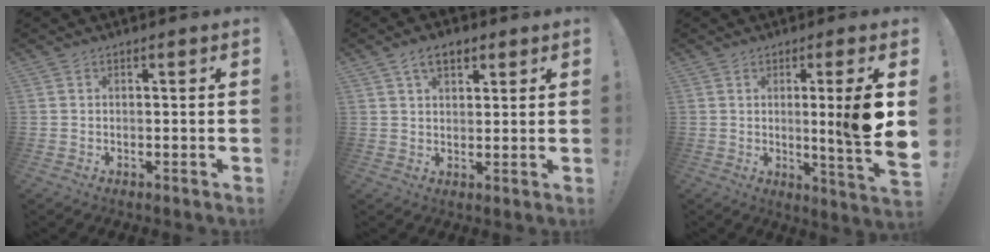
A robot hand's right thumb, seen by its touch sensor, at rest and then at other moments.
{"total": 6.0, "force": [3.3, 3.5, 3.6], "torque": [-0.054, -0.004, 0.060]}
{"total": 11.6, "force": [1.3, -0.6, 11.5], "torque": [-0.170, -0.018, 0.009]}